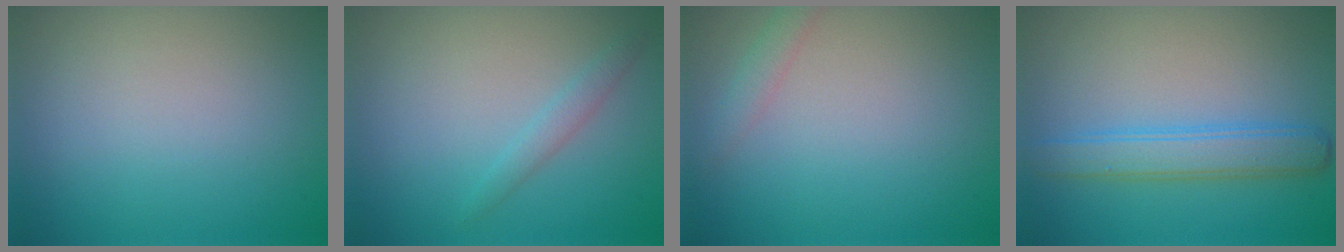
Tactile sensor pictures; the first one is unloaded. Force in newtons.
{"total": 1.3, "press": 1.3, "slide": 0.0}
{"total": 1.4, "press": 1.4, "slide": 0.0}
{"total": 3.7, "press": 3.7, "slide": 0.1}